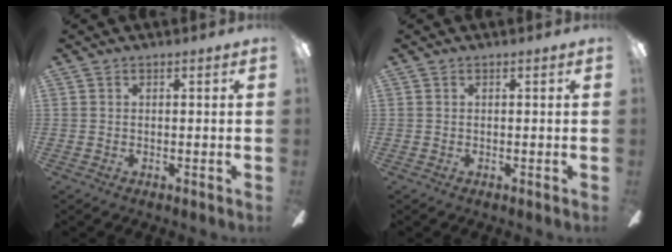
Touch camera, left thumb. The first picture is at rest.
{"total": 0.0}